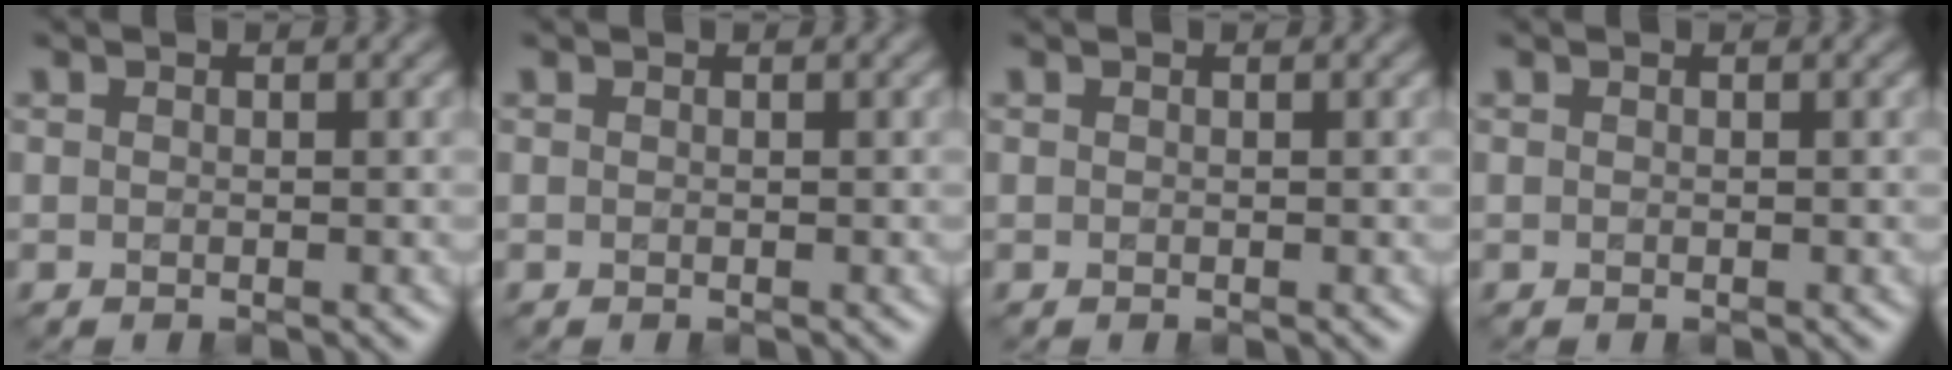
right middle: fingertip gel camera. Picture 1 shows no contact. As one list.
[{"total": 0.0}, {"total": 0.0}, {"total": 0.0}]